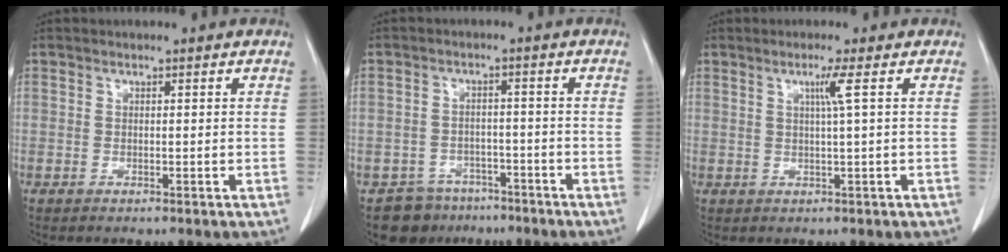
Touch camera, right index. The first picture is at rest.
{"total": 6.6, "force": [-5.0, 4.3, -0.1], "torque": [0.011, 0.018, -0.074]}
{"total": 2.5, "force": [0.8, -0.9, 2.2], "torque": [-0.045, -0.004, 0.018]}